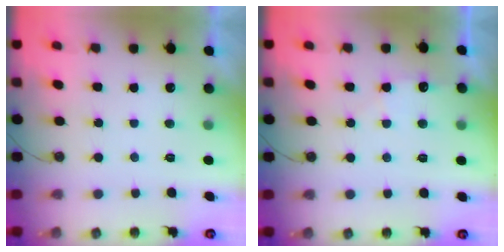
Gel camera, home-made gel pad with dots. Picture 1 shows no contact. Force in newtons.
{"total": 5.5, "press": 5.5, "slide": 0.6}